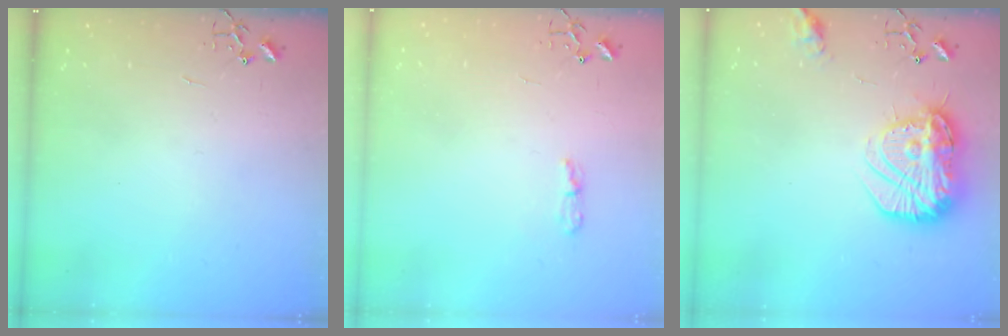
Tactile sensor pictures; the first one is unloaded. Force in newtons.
{"total": 4.7, "press": 4.7, "slide": 0.7}
{"total": 19.3, "press": 19.2, "slide": 1.6}